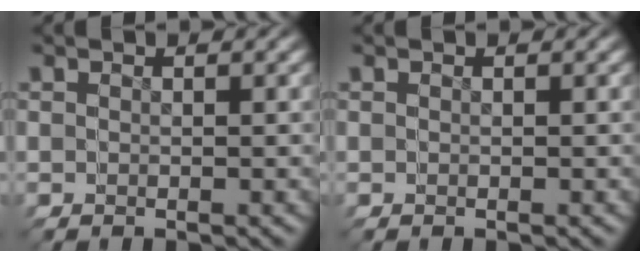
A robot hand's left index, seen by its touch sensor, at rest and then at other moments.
{"total": 0.0}